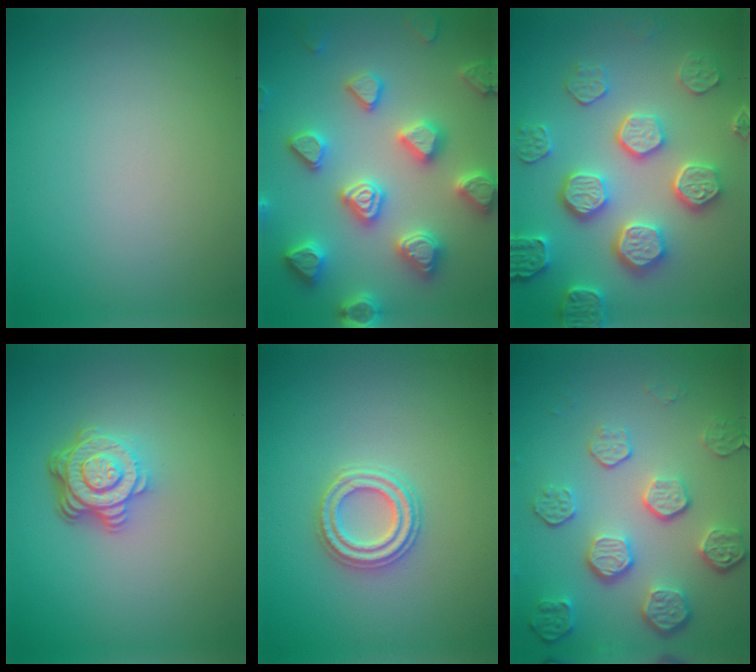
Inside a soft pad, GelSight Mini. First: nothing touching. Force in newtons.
{"total": 7.1, "press": 7.0, "slide": 1.5}
{"total": 6.0, "press": 5.5, "slide": 2.4}
{"total": 4.7, "press": 3.4, "slide": 3.3}
{"total": 2.7, "press": 2.5, "slide": 0.9}
{"total": 5.6, "press": 4.2, "slide": 3.7}